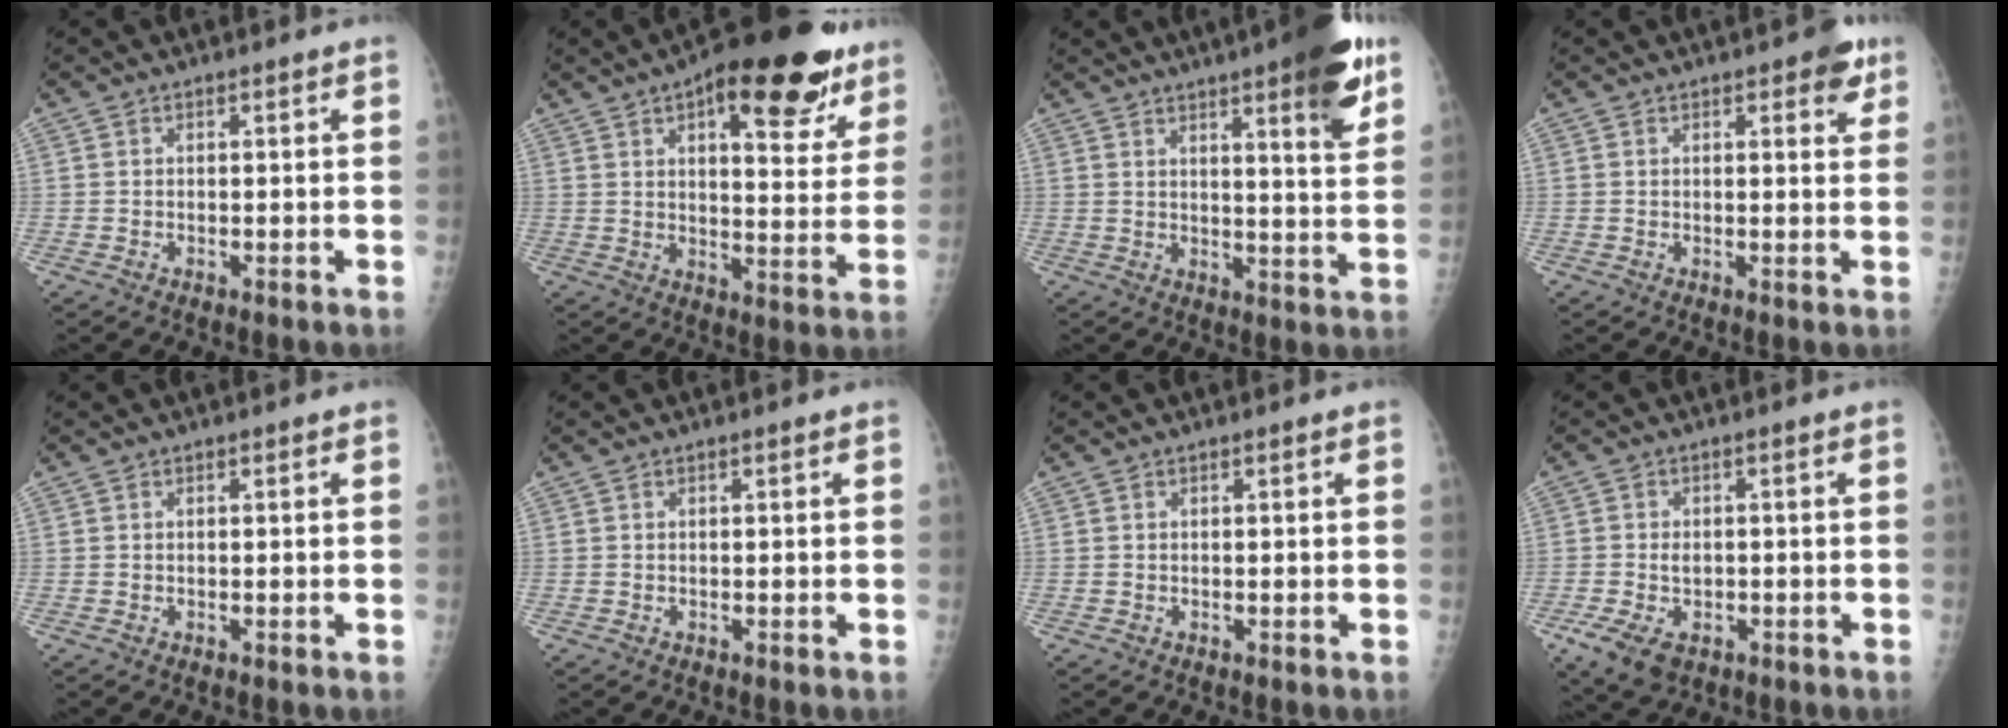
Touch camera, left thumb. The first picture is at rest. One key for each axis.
{"total": 21.4, "fx": 12.0, "fy": 8.4, "fz": 15.6, "tx": -0.172, "ty": -0.028, "tz": 0.166}
{"total": 13.7, "fx": 7.8, "fy": 2.3, "fz": 11.0, "tx": -0.132, "ty": -0.036, "tz": 0.101}
{"total": 4.2, "fx": 2.3, "fy": 1.7, "fz": 3.0, "tx": -0.020, "ty": -0.007, "tz": 0.021}
{"total": 0.0}
{"total": 0.0}
{"total": 0.0}
{"total": 7.3, "fx": -2.6, "fy": 4.8, "fz": 4.9, "tx": -0.095, "ty": 0.005, "tz": -0.037}